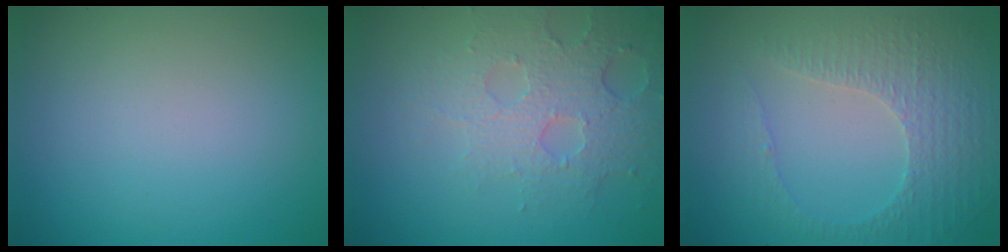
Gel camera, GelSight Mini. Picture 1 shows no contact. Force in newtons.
{"total": 3.8, "press": 3.8, "slide": 0.7}
{"total": 4.6, "press": 3.3, "slide": 3.2}